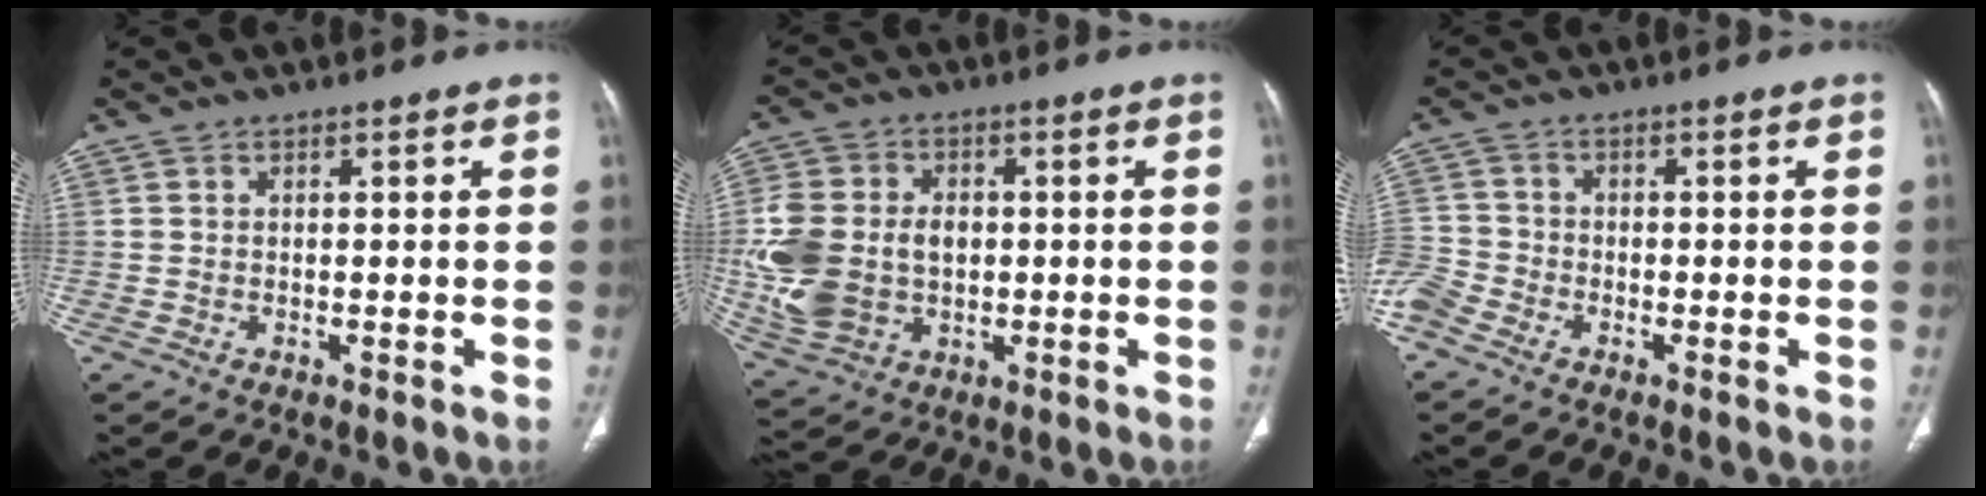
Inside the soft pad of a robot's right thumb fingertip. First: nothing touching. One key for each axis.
{"total": 16.3, "fx": -0.7, "fy": 12.2, "fz": 10.7, "tx": -0.233, "ty": 0.006, "tz": 0.003}
{"total": 5.2, "fx": -3.6, "fy": 3.1, "fz": 2.1, "tx": -0.054, "ty": 0.003, "tz": -0.083}